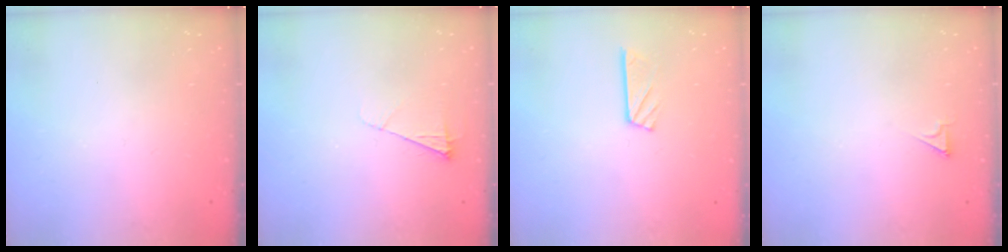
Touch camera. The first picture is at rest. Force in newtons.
{"total": 4.8, "press": 4.8, "slide": 0.6}
{"total": 4.7, "press": 4.7, "slide": 0.4}
{"total": 2.1, "press": 2.1, "slide": 0.3}